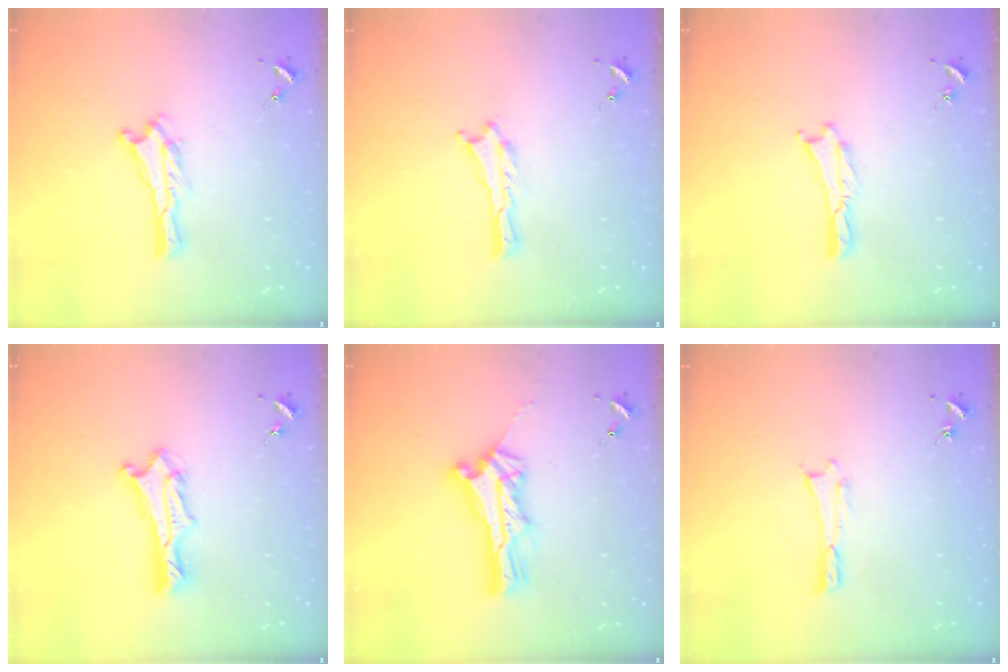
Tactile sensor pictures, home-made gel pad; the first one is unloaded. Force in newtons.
{"total": 0.0}
{"total": 0.0}
{"total": 3.0, "press": 3.0, "slide": 0.2}
{"total": 6.0, "press": 6.0, "slide": 0.4}
{"total": 0.0}